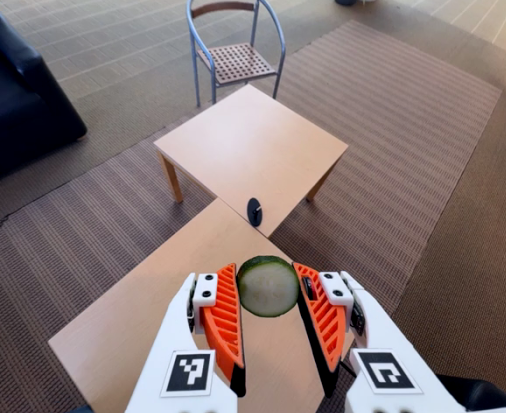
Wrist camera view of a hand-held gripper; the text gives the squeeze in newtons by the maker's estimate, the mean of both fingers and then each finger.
{"total": 11.5, "left": 10.9, "right": 12.2}